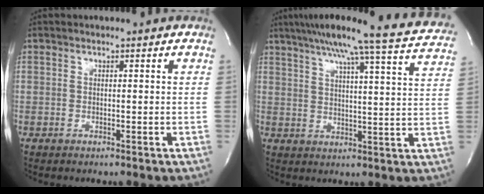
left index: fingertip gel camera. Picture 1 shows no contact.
{"total": 20.7, "force": [18.2, -0.6, 9.8], "torque": [-0.155, -0.018, 0.224]}